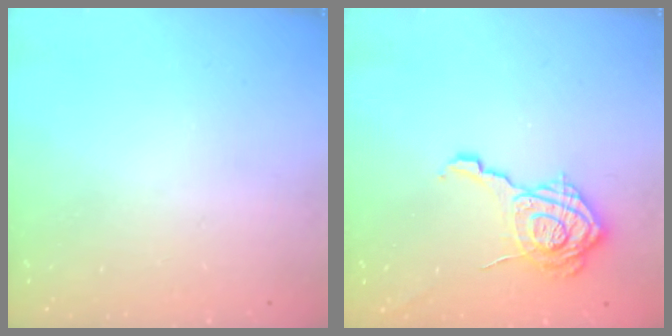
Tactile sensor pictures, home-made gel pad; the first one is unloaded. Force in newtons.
{"total": 16.1, "press": 16.1, "slide": 0.5}